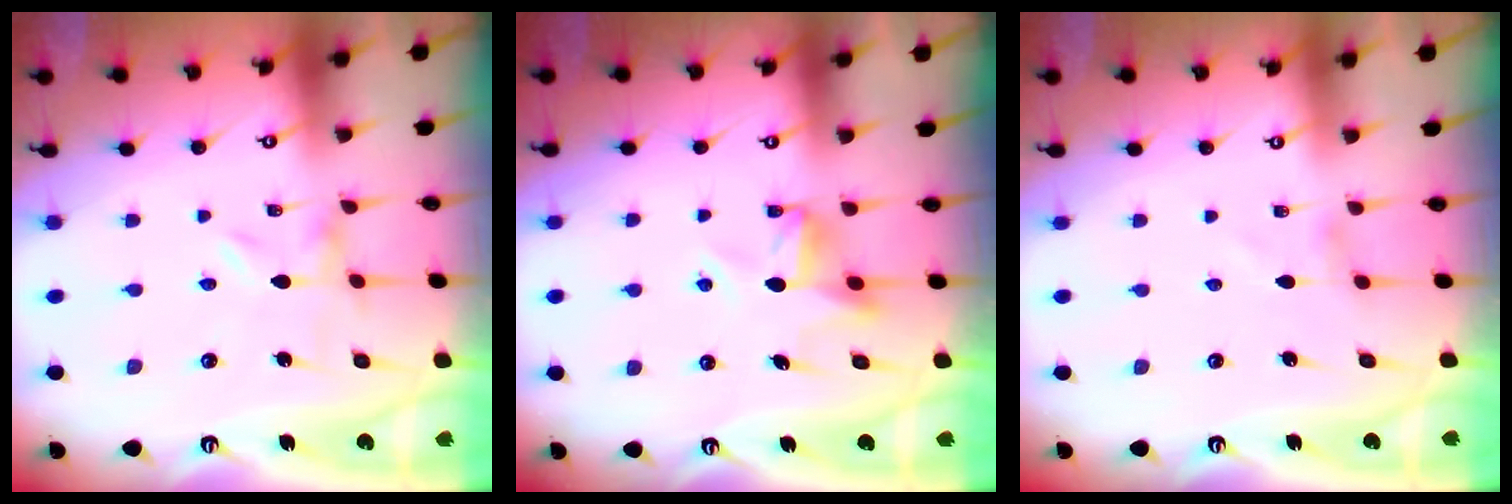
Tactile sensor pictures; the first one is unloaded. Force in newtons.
{"total": 8.9, "press": 8.9, "slide": 0.2}
{"total": 0.8, "press": 0.8, "slide": 0.3}